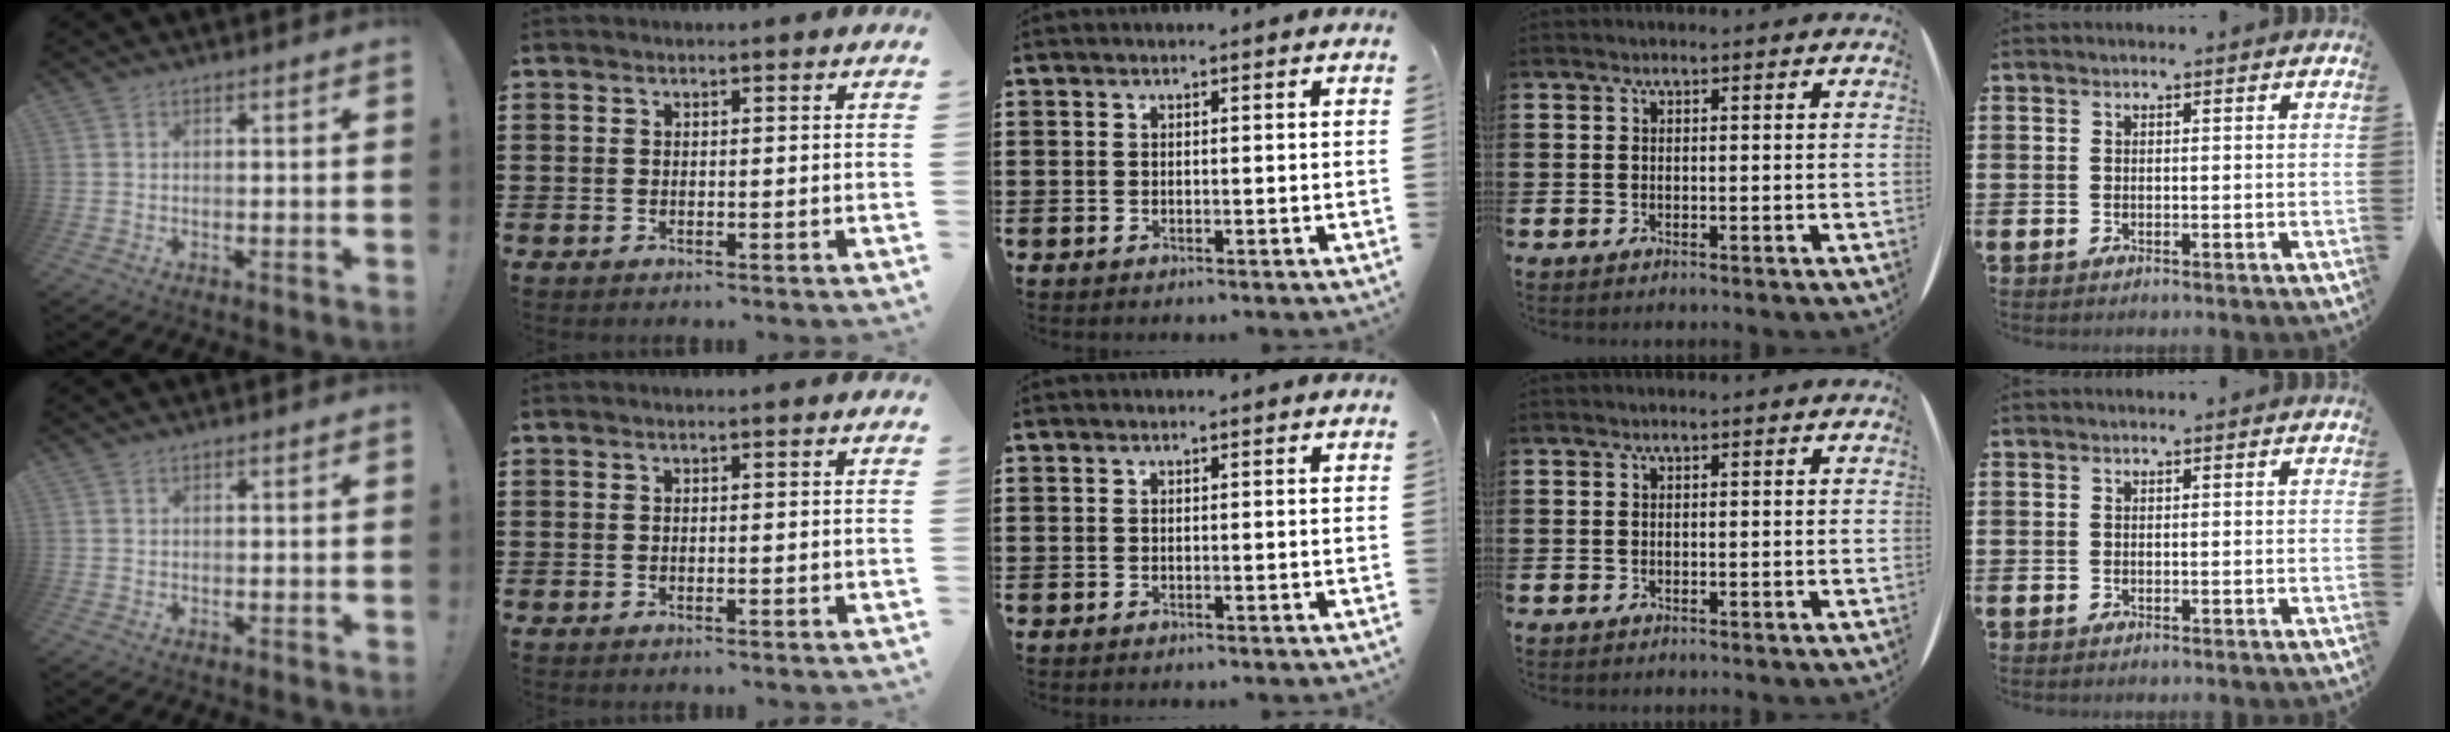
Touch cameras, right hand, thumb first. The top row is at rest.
{}